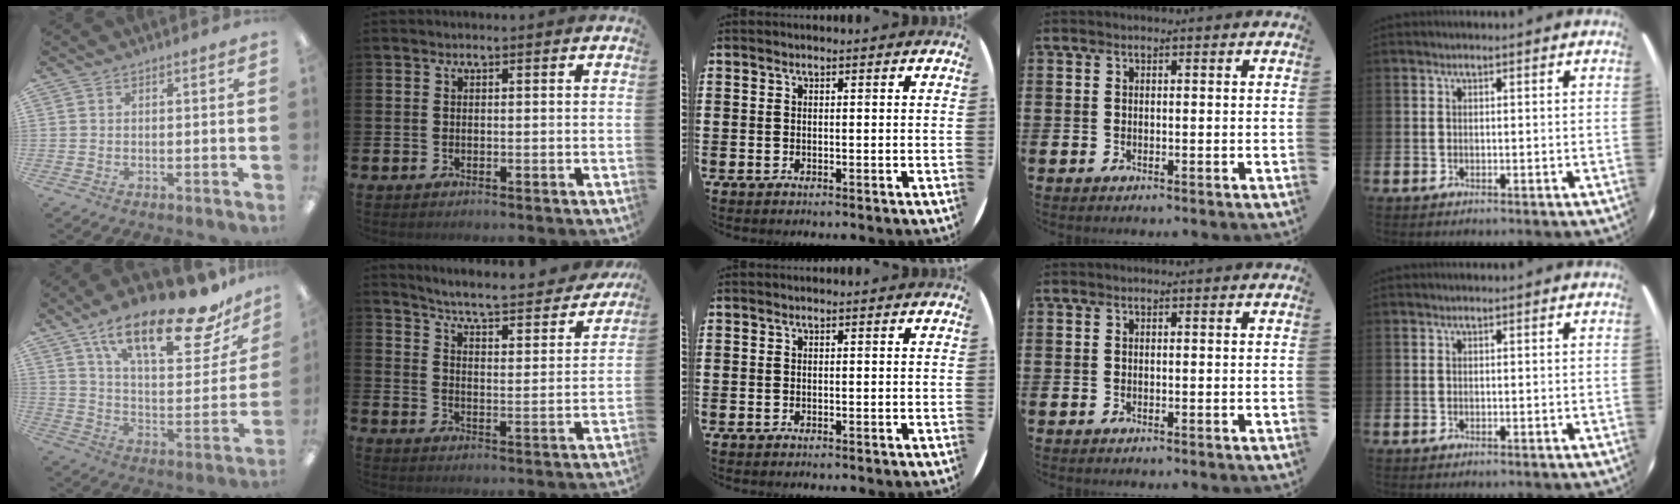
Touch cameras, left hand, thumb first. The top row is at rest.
{"thumb": {"total": 23.8, "force": [16.4, 7.9, 15.4], "torque": [-0.235, -0.096, 0.268]}, "index": {"total": 5.6, "force": [5.4, 0.1, 1.8], "torque": [-0.055, -0.053, 0.083]}}